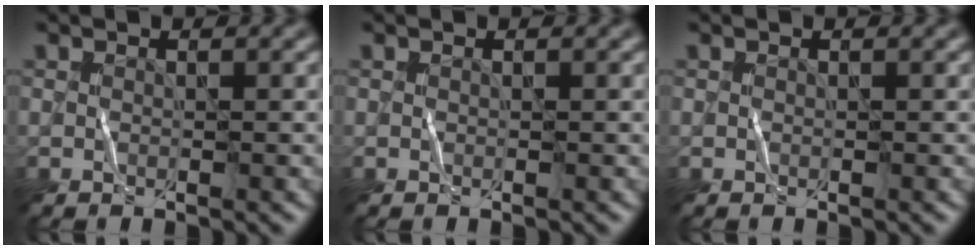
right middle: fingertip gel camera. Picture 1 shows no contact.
{"total": 0.0}
{"total": 0.0}